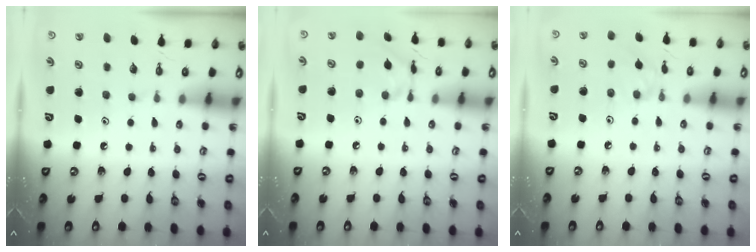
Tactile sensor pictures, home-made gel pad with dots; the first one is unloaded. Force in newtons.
{"total": 5.3, "press": 5.3, "slide": 0.2}
{"total": 2.4, "press": 2.4, "slide": 0.5}